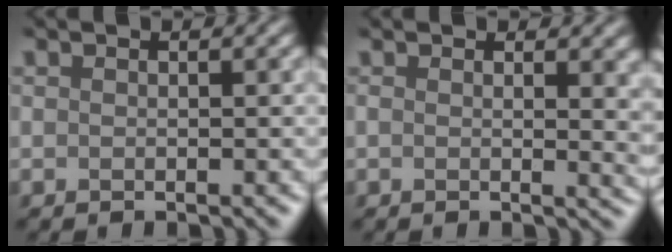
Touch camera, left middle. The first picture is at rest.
{"total": 3.6, "force": [0.9, 1.3, 3.2], "torque": [-0.021, 0.023, 0.004]}